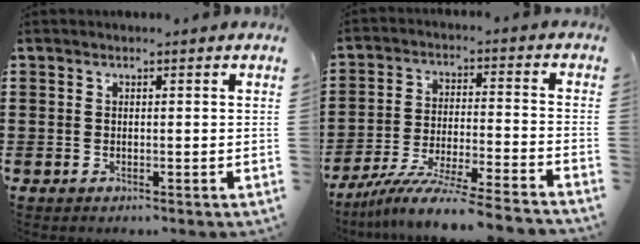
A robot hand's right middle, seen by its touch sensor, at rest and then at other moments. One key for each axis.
{"total": 9.1, "fx": -8.2, "fy": -0.4, "fz": 3.9, "tx": -0.073, "ty": -0.001, "tz": -0.161}